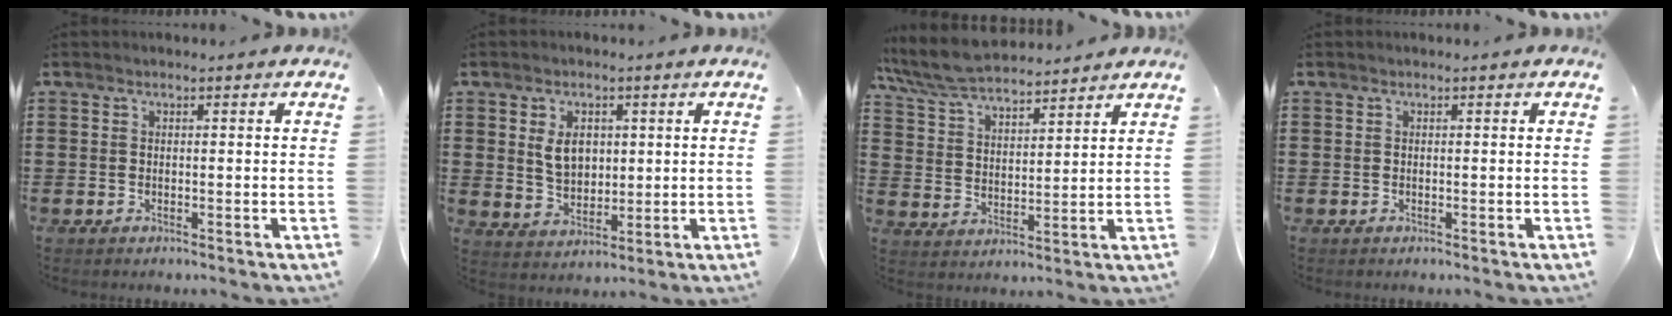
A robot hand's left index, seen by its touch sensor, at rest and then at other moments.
{"total": 4.9, "force": [1.3, 3.5, 3.2], "torque": [-0.058, 0.006, 0.018]}
{"total": 7.5, "force": [6.9, 1.4, 2.6], "torque": [-0.077, -0.025, 0.126]}
{"total": 0.0}